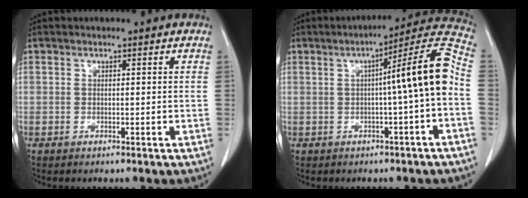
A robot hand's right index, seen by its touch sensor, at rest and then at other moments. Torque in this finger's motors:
{"motor_torque": [1.27, 0.14, 0.60, 0.12]}